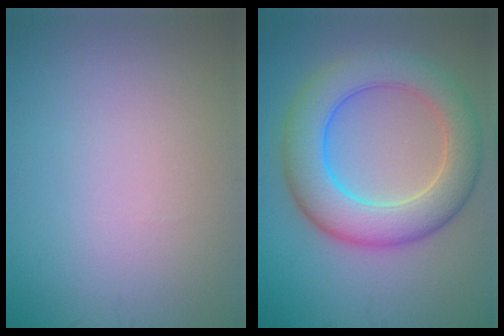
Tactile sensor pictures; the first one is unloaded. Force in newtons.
{"total": 7.9, "press": 7.9, "slide": 0.1}